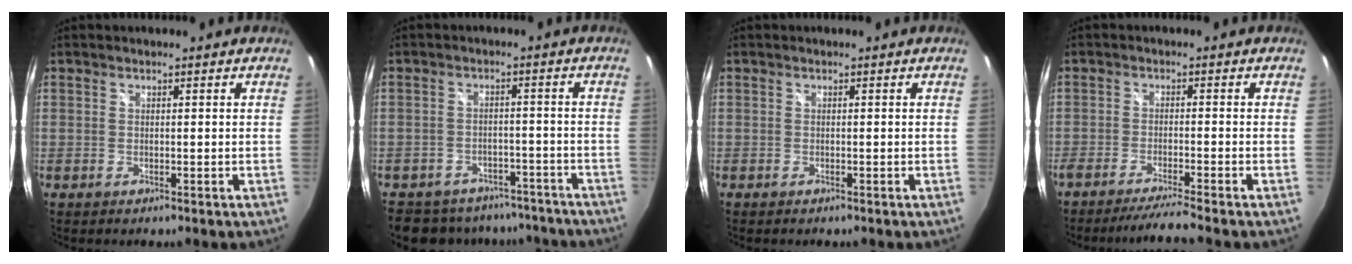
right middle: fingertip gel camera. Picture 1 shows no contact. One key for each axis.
{"total": 15.7, "fx": -13.1, "fy": 7.5, "fz": 4.3, "tx": -0.104, "ty": 0.021, "tz": -0.165}
{"total": 0.6, "fx": -0.5, "fy": 0.1, "fz": 0.3, "tx": -0.005, "ty": 0.000, "tz": -0.008}
{"total": 6.0, "fx": -5.3, "fy": -1.5, "fz": 2.3, "tx": -0.056, "ty": -0.009, "tz": -0.088}